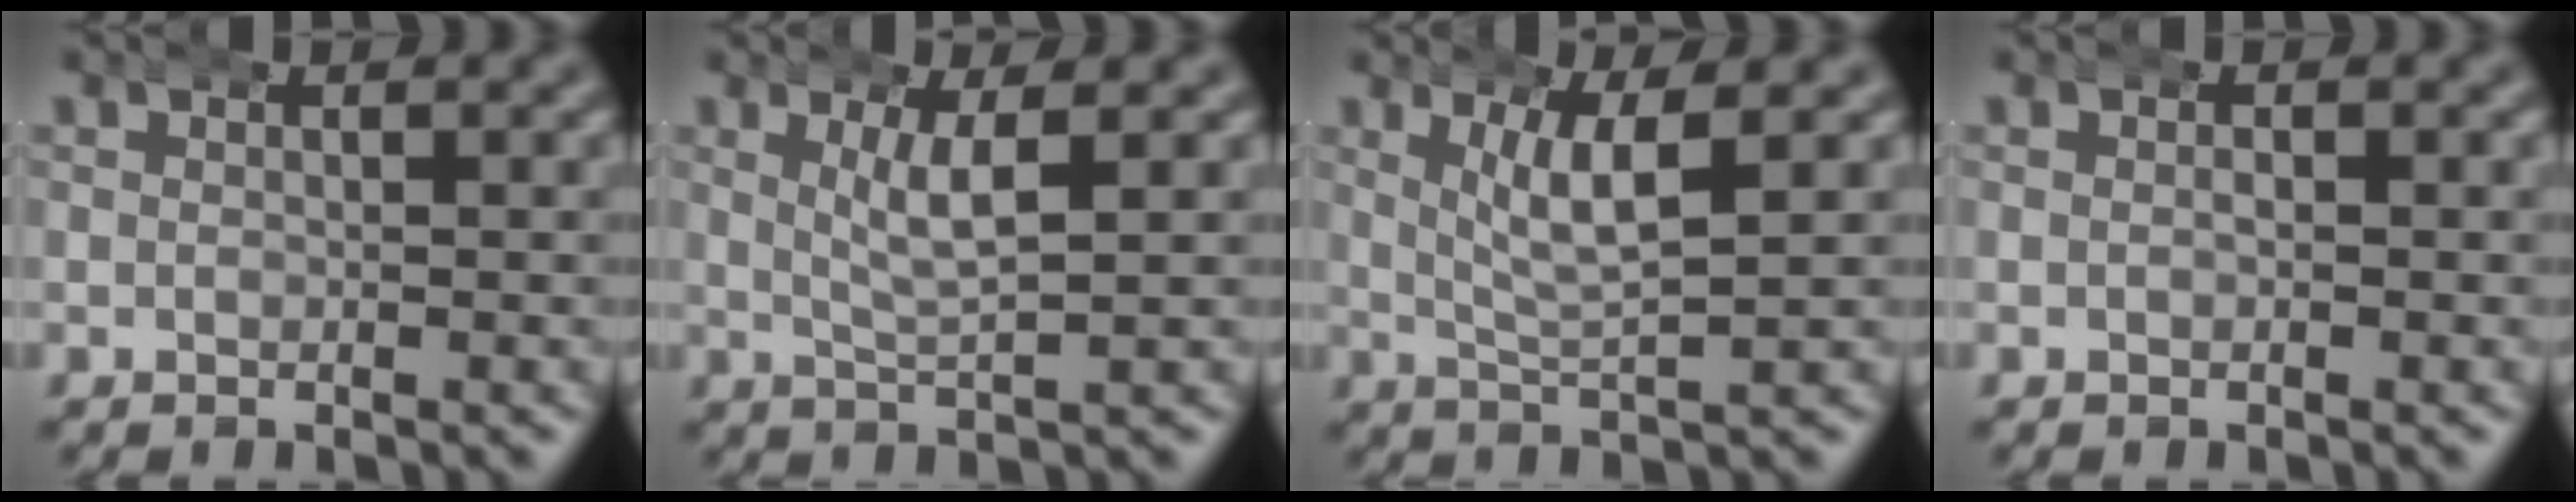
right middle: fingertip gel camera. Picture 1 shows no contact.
{"total": 3.0, "force": [1.3, 0.0, 2.7], "torque": [-0.053, 0.000, 0.026]}
{"total": 3.7, "force": [1.6, 0.4, 3.4], "torque": [-0.062, -0.004, 0.034]}
{"total": 0.7, "force": [0.0, 0.4, 0.5], "torque": [-0.005, 0.002, -0.004]}